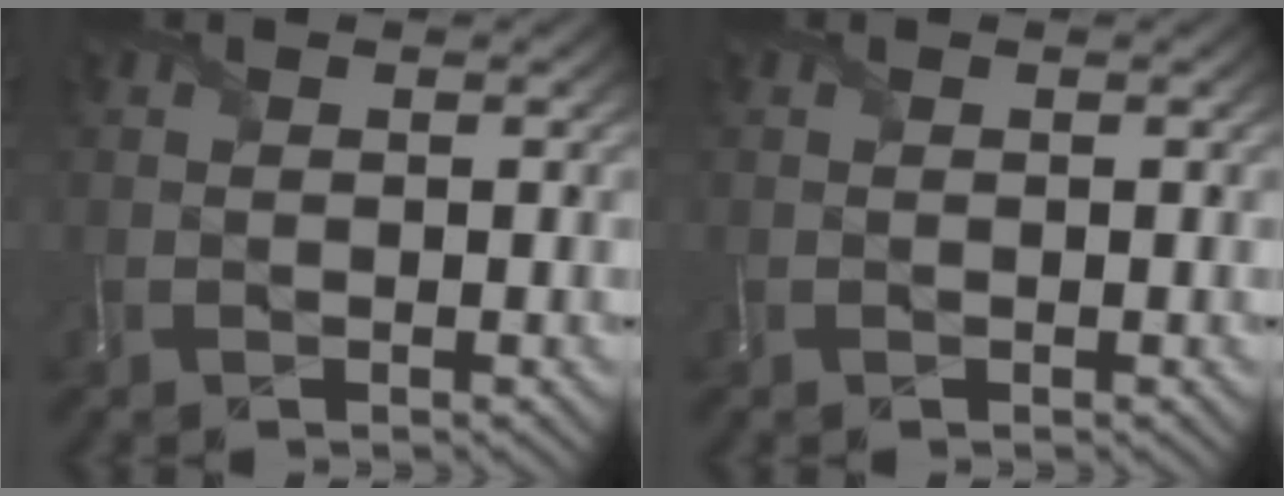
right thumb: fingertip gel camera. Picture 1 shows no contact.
{"total": 0.0}